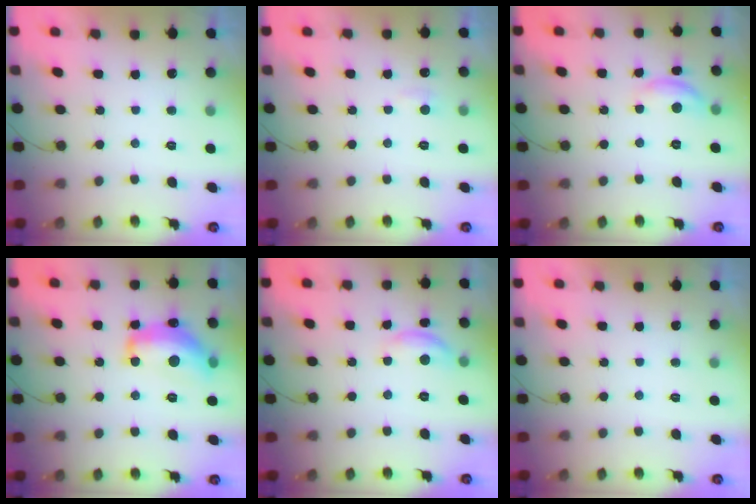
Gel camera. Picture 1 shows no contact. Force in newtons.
{"total": 3.3, "press": 3.3, "slide": 0.4}
{"total": 7.9, "press": 7.9, "slide": 0.3}
{"total": 15.5, "press": 15.5, "slide": 0.6}
{"total": 7.9, "press": 7.9, "slide": 0.3}
{"total": 0.0}